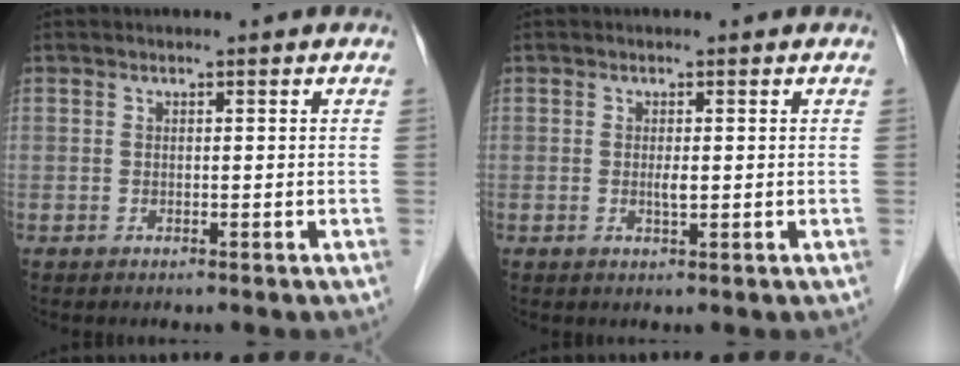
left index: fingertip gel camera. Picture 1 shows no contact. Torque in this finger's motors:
{"motor_torque": [0.27, 0.21, 0.05, 0.01]}